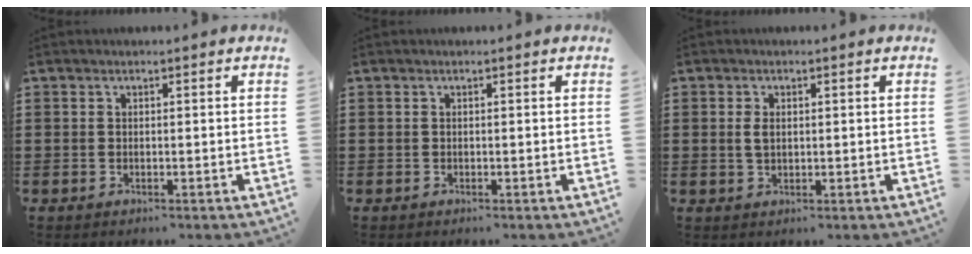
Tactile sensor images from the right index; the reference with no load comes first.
{"total": 0.0}
{"total": 2.3, "force": [0.5, 1.2, 1.9], "torque": [-0.041, 0.008, 0.008]}